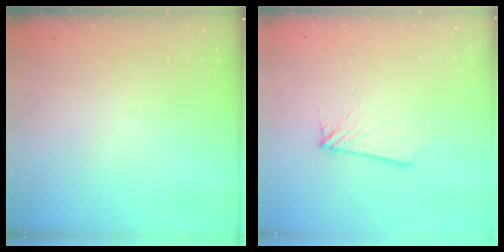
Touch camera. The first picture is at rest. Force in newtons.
{"total": 1.8, "press": 1.8, "slide": 0.1}